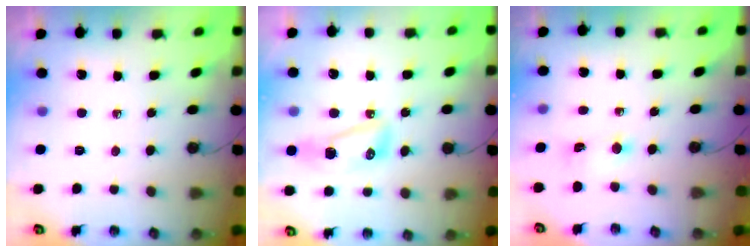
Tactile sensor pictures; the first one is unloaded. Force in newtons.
{"total": 16.5, "press": 10.8, "slide": 12.5}
{"total": 1.5, "press": 1.5, "slide": 0.2}